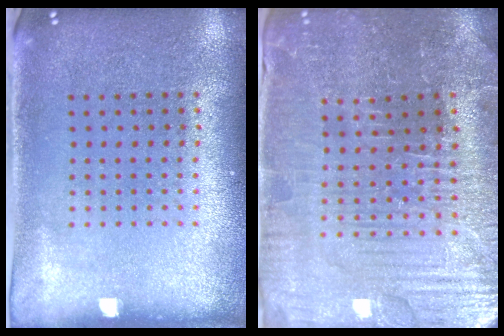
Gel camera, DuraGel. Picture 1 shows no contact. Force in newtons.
{"total": 3.7, "press": 3.7, "slide": 0.4}